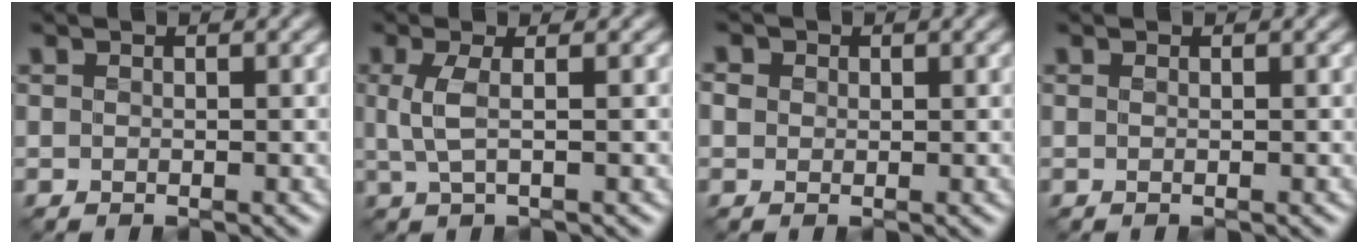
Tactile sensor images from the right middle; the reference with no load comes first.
{"total": 2.3, "force": [-0.1, 0.7, 2.2], "torque": [-0.047, -0.004, -0.001]}
{"total": 1.0, "force": [0.0, 1.0, 0.1], "torque": [-0.001, -0.003, -0.003]}
{"total": 0.0}